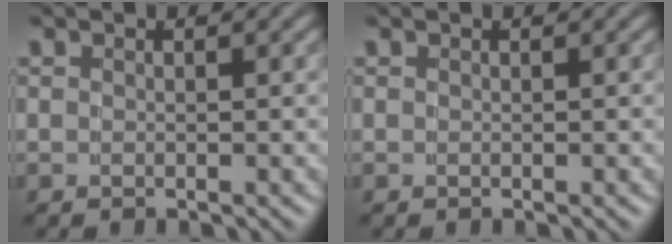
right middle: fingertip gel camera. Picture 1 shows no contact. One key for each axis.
{"total": 0.0}